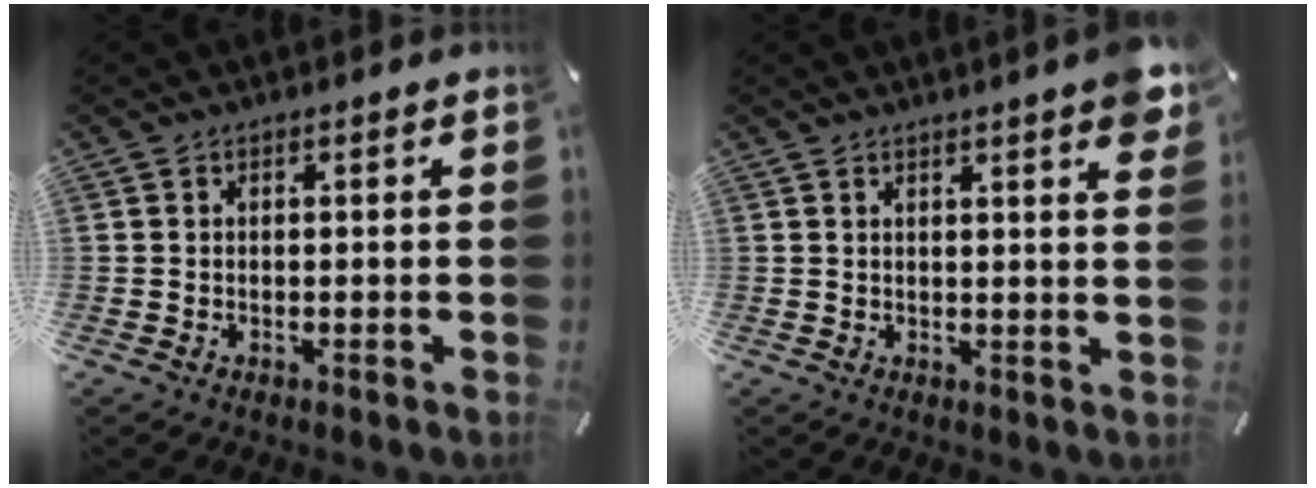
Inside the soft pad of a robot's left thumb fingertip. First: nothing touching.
{"total": 4.3, "force": [2.8, 0.5, 3.3], "torque": [-0.044, -0.018, 0.044]}